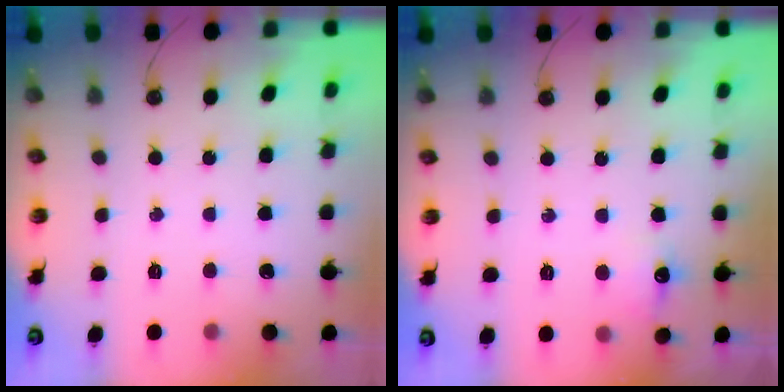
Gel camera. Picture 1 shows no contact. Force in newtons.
{"total": 6.9, "press": 6.9, "slide": 0.9}